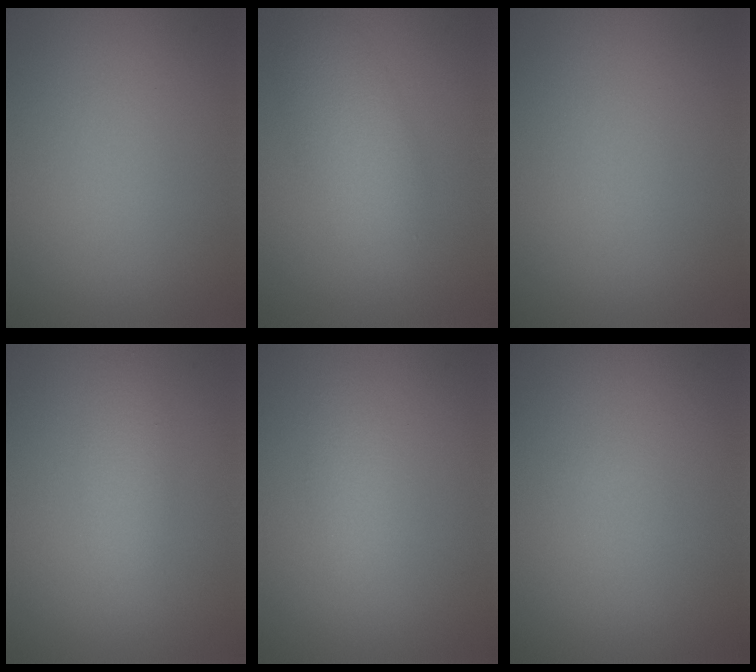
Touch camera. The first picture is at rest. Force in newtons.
{"total": 3.7, "press": 3.7, "slide": 0.1}
{"total": 0.0}
{"total": 1.8, "press": 1.8, "slide": 0.1}
{"total": 1.3, "press": 1.3, "slide": 0.0}
{"total": 0.0}